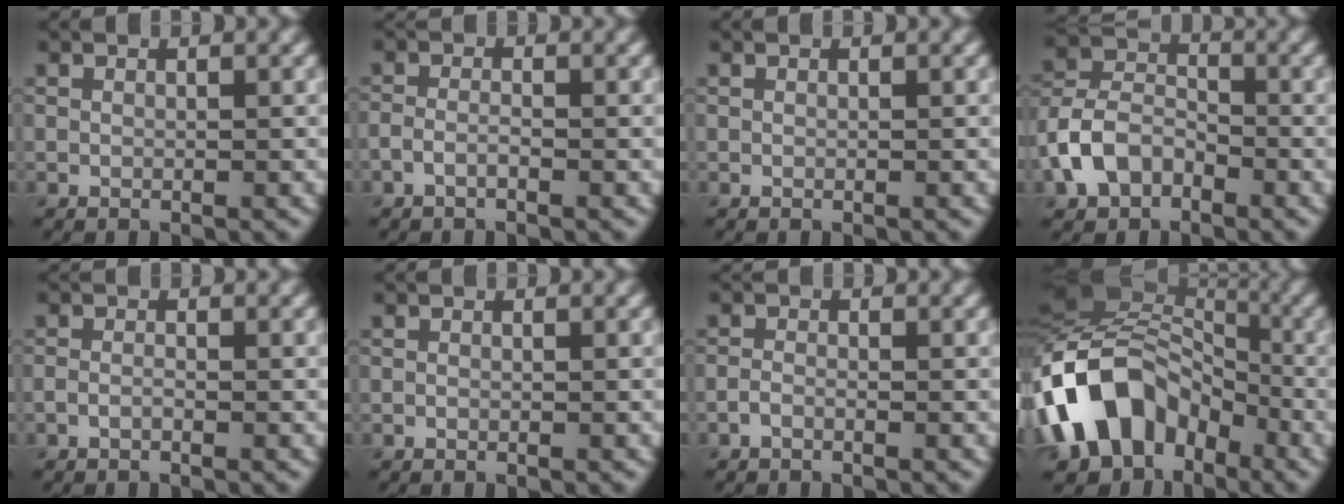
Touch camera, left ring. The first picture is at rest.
{"total": 1.1, "force": [-0.8, 0.4, 0.8], "torque": [-0.019, 0.001, -0.018]}
{"total": 0.0}
{"total": 5.2, "force": [-2.7, 3.5, 2.8], "torque": [-0.057, 0.006, -0.060]}
{"total": 0.8, "force": [-0.5, 0.2, 0.5], "torque": [-0.012, 0.000, -0.012]}
{"total": 0.0}
{"total": 0.9, "force": [-0.7, 0.4, 0.5], "torque": [-0.012, 0.000, -0.016]}
{"total": 13.7, "force": [-4.9, 9.8, 8.2], "torque": [-0.153, 0.006, -0.106]}